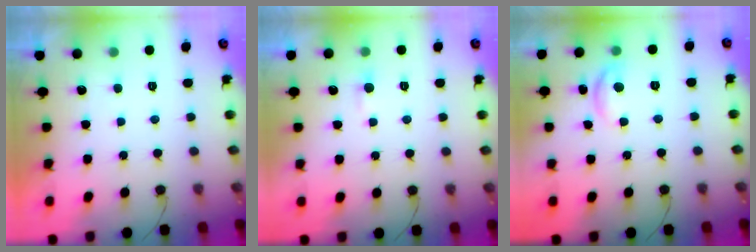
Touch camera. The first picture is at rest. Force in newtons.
{"total": 2.6, "press": 2.6, "slide": 0.2}
{"total": 6.6, "press": 6.6, "slide": 0.4}